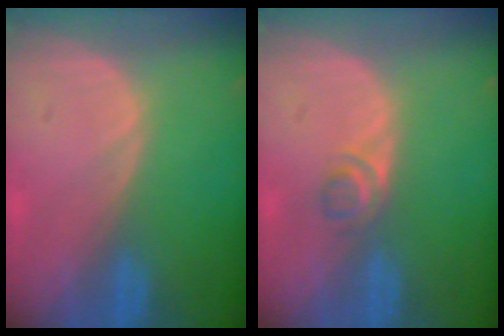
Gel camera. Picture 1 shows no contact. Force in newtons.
{"total": 2.2, "press": 2.0, "slide": 0.9}